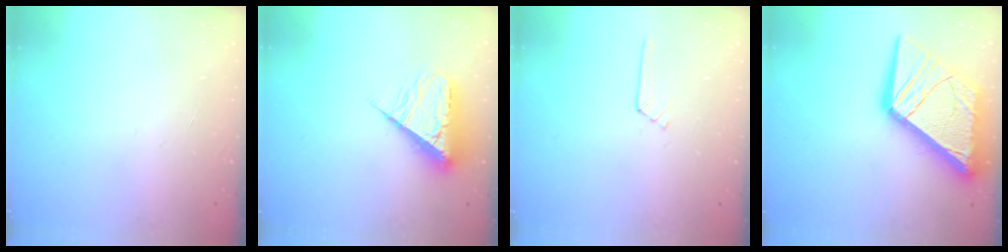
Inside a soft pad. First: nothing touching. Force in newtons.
{"total": 9.2, "press": 9.2, "slide": 0.3}
{"total": 2.8, "press": 2.8, "slide": 0.4}
{"total": 24.9, "press": 24.8, "slide": 2.8}